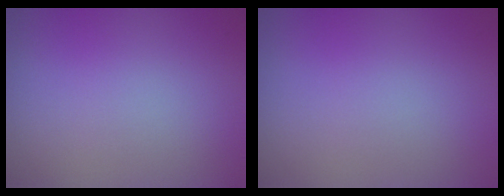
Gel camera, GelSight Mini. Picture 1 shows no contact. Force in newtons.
{"total": 0.0}